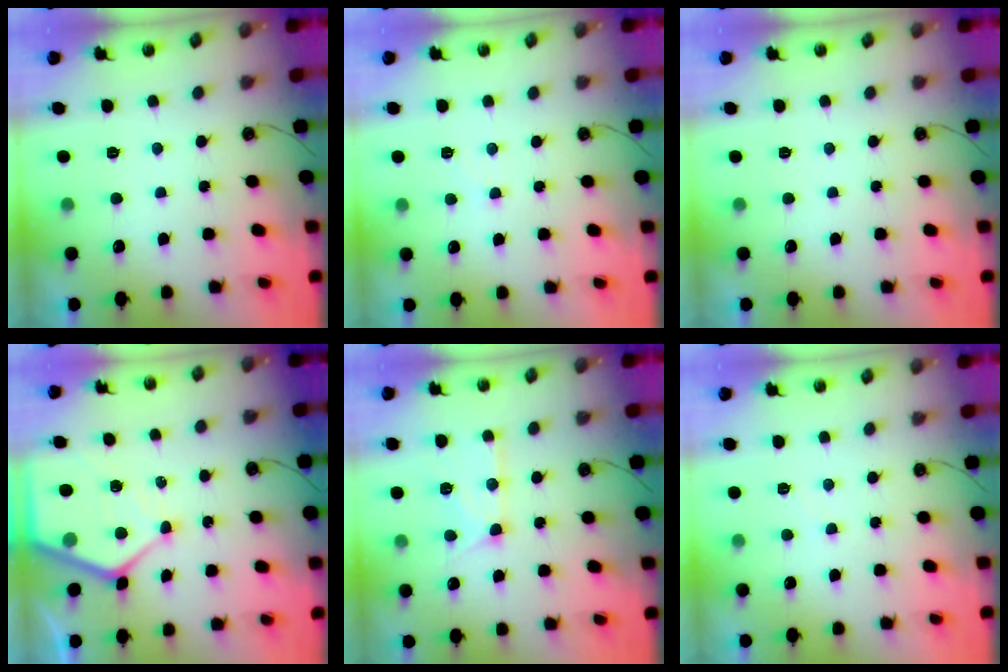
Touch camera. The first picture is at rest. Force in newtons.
{"total": 4.2, "press": 4.2, "slide": 0.7}
{"total": 0.0}
{"total": 9.9, "press": 9.9, "slide": 1.0}
{"total": 13.0, "press": 12.9, "slide": 1.1}
{"total": 3.6, "press": 3.5, "slide": 0.5}